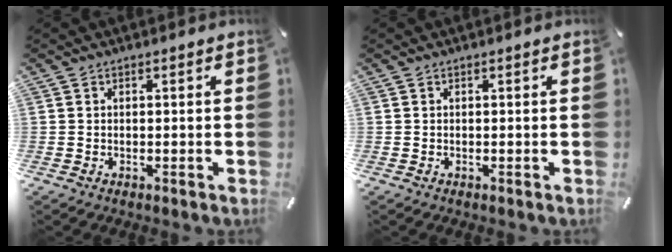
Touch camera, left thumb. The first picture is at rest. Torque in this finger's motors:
{"motor_torque": [-0.06, 0.06, -0.03, -0.06, 0.00]}